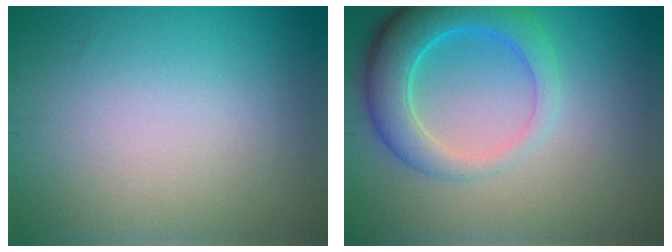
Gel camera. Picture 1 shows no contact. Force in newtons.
{"total": 5.8, "press": 5.7, "slide": 0.3}